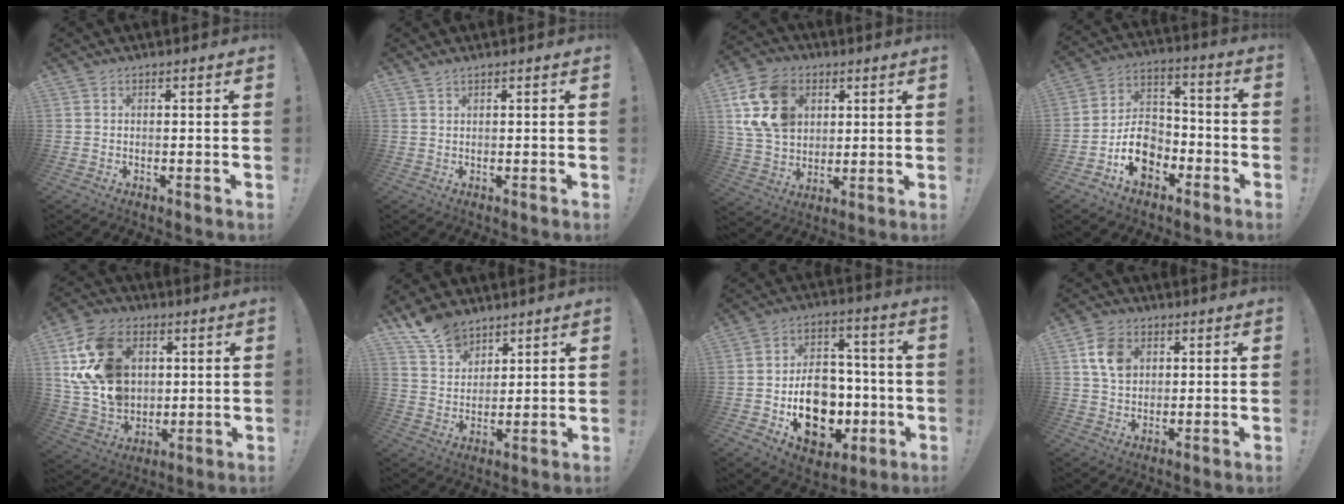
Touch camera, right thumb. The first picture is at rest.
{"total": 1.2, "force": [1.0, 0.2, 0.6], "torque": [-0.020, 0.004, 0.020]}
{"total": 18.5, "force": [6.5, 14.0, 10.2], "torque": [-0.187, -0.016, 0.130]}
{"total": 12.9, "force": [-5.9, 9.8, 6.1], "torque": [-0.095, 0.040, -0.101]}
{"total": 21.2, "force": [5.9, 15.9, 12.8], "torque": [-0.245, -0.018, 0.120]}
{"total": 11.0, "force": [8.6, 5.9, 3.5], "torque": [-0.068, -0.055, 0.167]}
{"total": 17.9, "force": [-4.3, 13.5, 11.0], "torque": [-0.158, 0.024, -0.056]}
{"total": 9.5, "force": [3.1, 7.3, 5.1], "torque": [-0.072, 0.001, 0.062]}